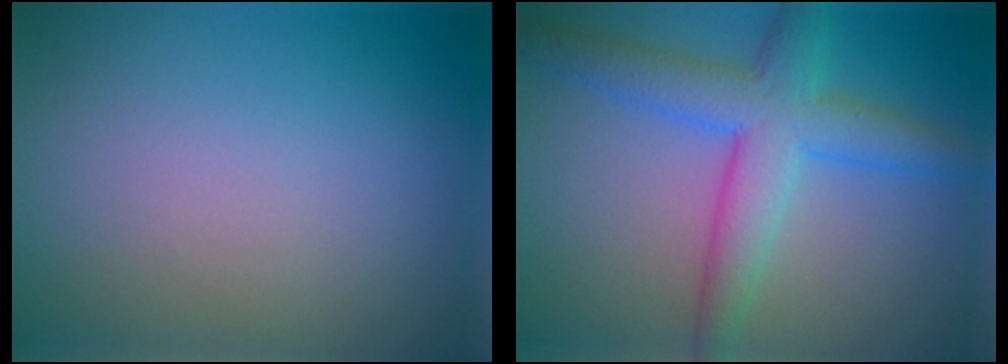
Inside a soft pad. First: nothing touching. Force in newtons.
{"total": 5.9, "press": 5.9, "slide": 0.1}